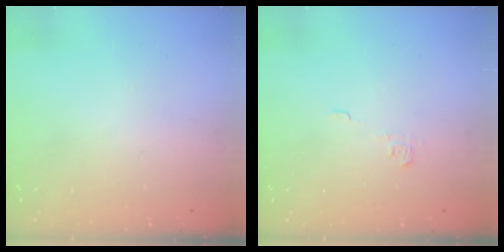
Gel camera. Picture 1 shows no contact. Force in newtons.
{"total": 2.8, "press": 2.8, "slide": 0.4}